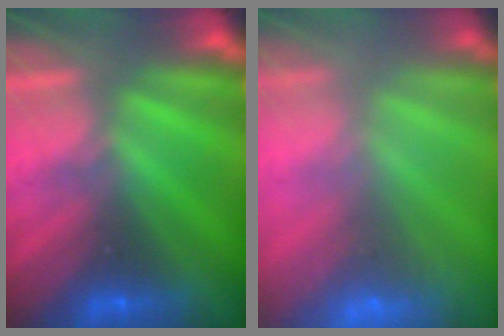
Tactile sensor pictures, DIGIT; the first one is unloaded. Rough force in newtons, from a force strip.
{"total": 9.8}